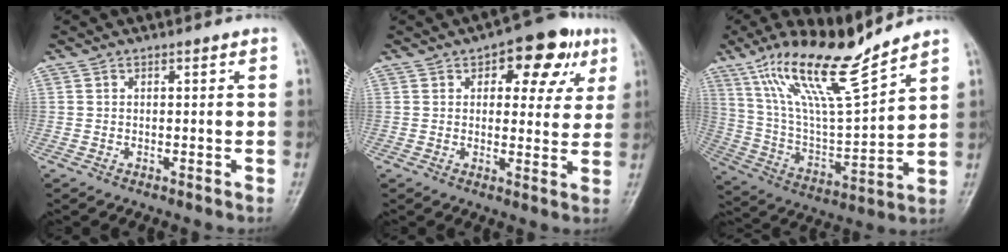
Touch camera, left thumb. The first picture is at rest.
{"total": 12.0, "force": [5.4, 6.3, 8.7], "torque": [-0.065, -0.002, 0.063]}
{"total": 17.8, "force": [13.2, 2.4, 11.7], "torque": [-0.202, -0.066, 0.255]}